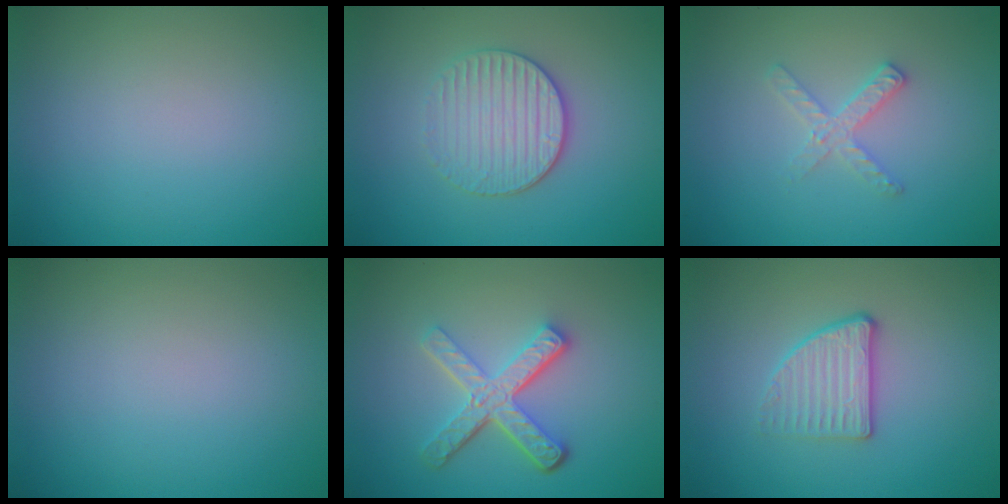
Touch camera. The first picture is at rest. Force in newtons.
{"total": 3.5, "press": 3.2, "slide": 1.4}
{"total": 2.0, "press": 2.0, "slide": 0.2}
{"total": 0.0}
{"total": 5.0, "press": 3.6, "slide": 3.5}
{"total": 2.8, "press": 2.5, "slide": 1.4}